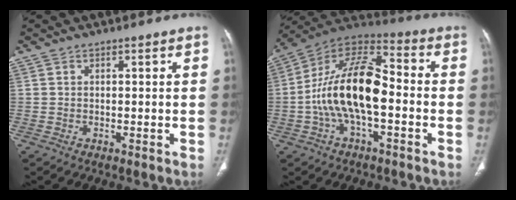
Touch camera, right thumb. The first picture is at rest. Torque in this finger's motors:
{"motor_torque": [2.41, 2.60, 1.40, -0.85, 0.22]}